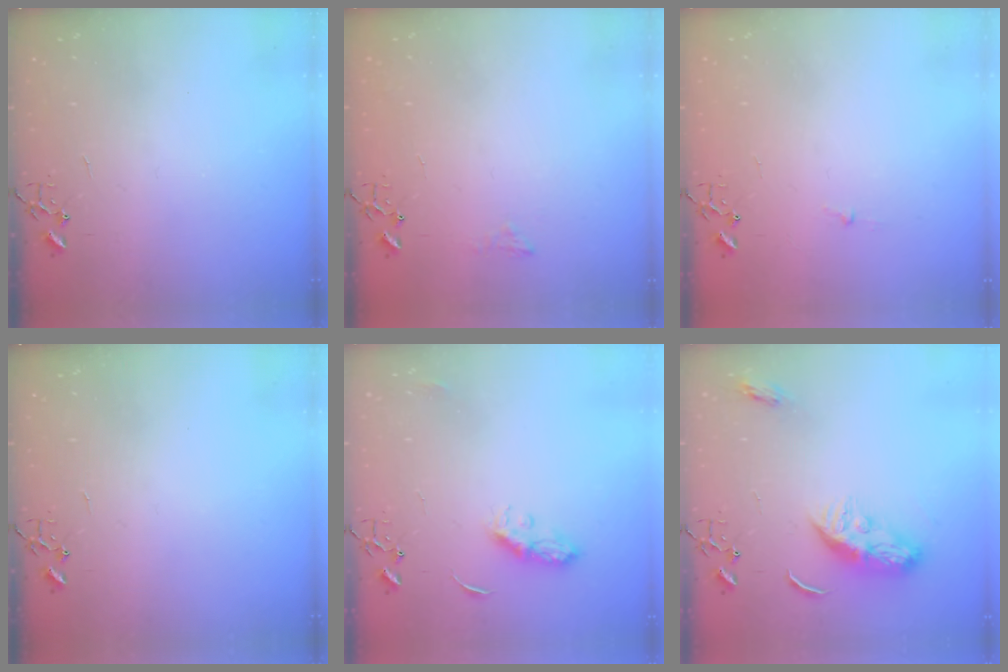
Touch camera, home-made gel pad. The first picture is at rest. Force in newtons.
{"total": 5.9, "press": 5.9, "slide": 0.8}
{"total": 2.7, "press": 2.7, "slide": 0.3}
{"total": 0.0}
{"total": 7.2, "press": 7.2, "slide": 0.3}
{"total": 11.2, "press": 11.2, "slide": 0.5}